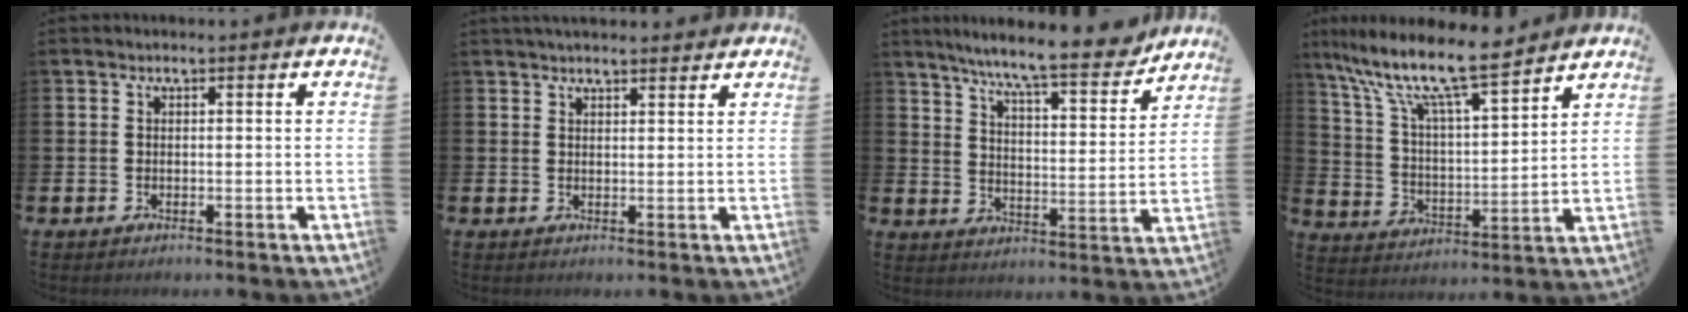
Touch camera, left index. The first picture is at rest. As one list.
[{"total": 2.4, "force": [2.4, 0.3, 0.5], "torque": [-0.001, -0.010, 0.040]}, {"total": 9.9, "force": [8.8, 0.5, 4.4], "torque": [-0.100, -0.053, 0.148]}, {"total": 11.6, "force": [10.0, 1.8, 5.6], "torque": [-0.135, -0.061, 0.169]}]